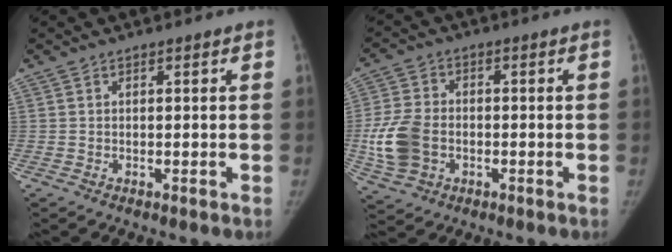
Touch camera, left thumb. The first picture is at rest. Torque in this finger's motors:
{"motor_torque": [-1.00, 1.24, 0.84, -0.78, 0.47]}